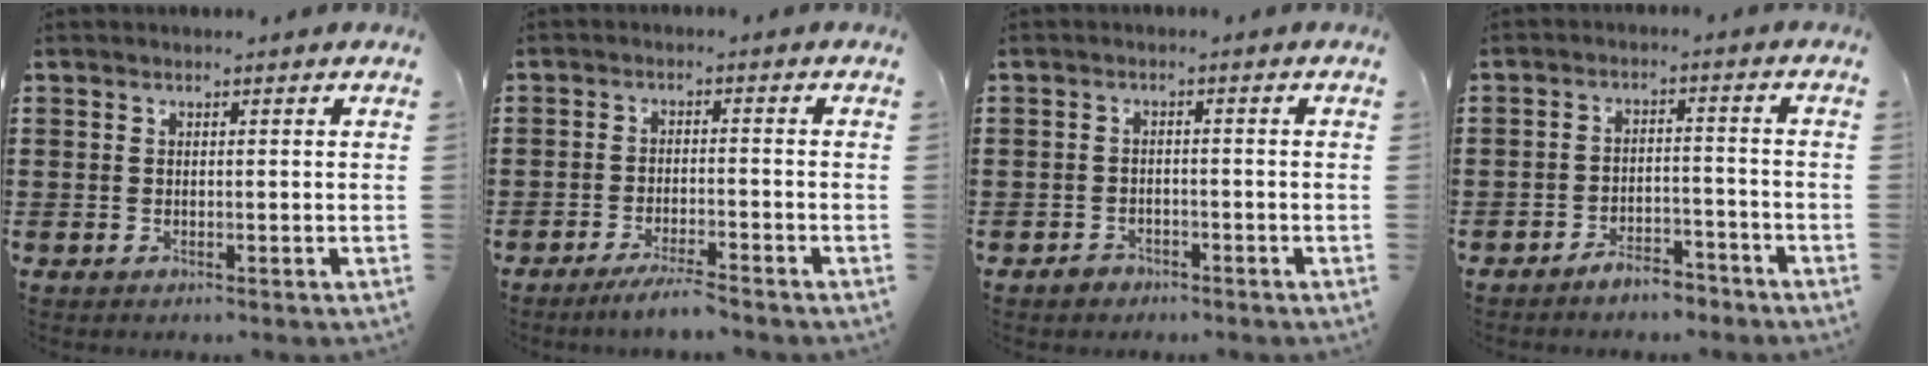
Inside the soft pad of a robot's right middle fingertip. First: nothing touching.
{"total": 3.5, "force": [-3.1, 0.0, 1.7], "torque": [-0.033, -0.004, -0.060]}
{"total": 1.7, "force": [-1.4, 0.8, 0.2], "torque": [-0.010, 0.002, -0.031]}
{"total": 4.0, "force": [-3.8, 0.7, 0.6], "torque": [-0.012, 0.008, -0.078]}